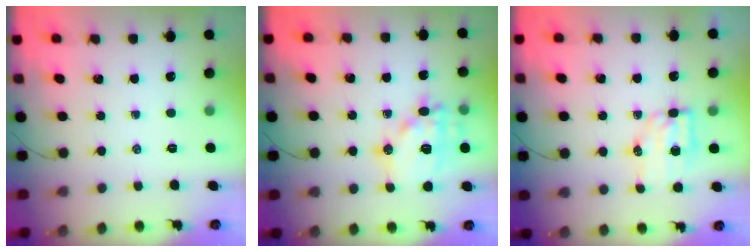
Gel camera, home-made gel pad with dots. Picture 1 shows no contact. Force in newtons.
{"total": 15.6, "press": 15.5, "slide": 2.1}
{"total": 7.1, "press": 7.0, "slide": 0.9}